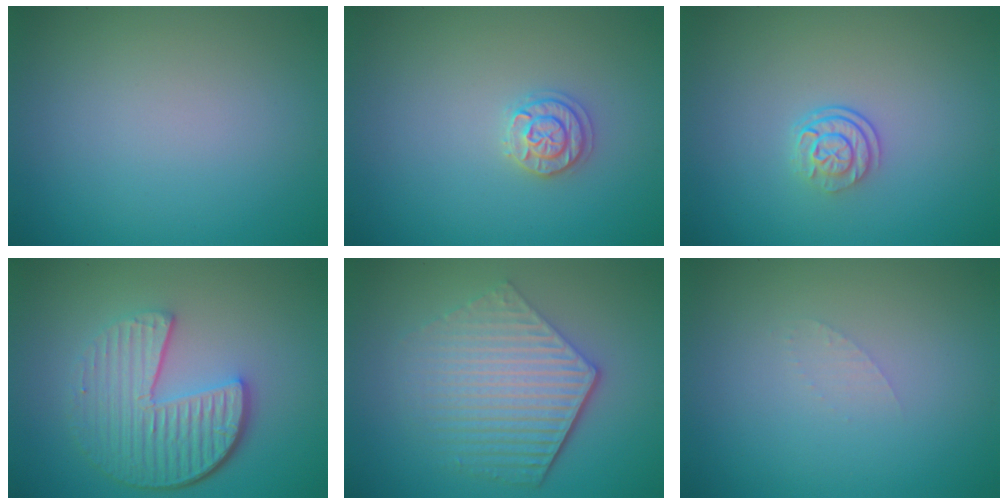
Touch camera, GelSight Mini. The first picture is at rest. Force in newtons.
{"total": 1.8, "press": 1.8, "slide": 0.1}
{"total": 2.5, "press": 1.8, "slide": 1.7}
{"total": 6.3, "press": 4.4, "slide": 4.5}
{"total": 6.1, "press": 4.4, "slide": 4.2}
{"total": 0.7, "press": 0.7, "slide": 0.1}